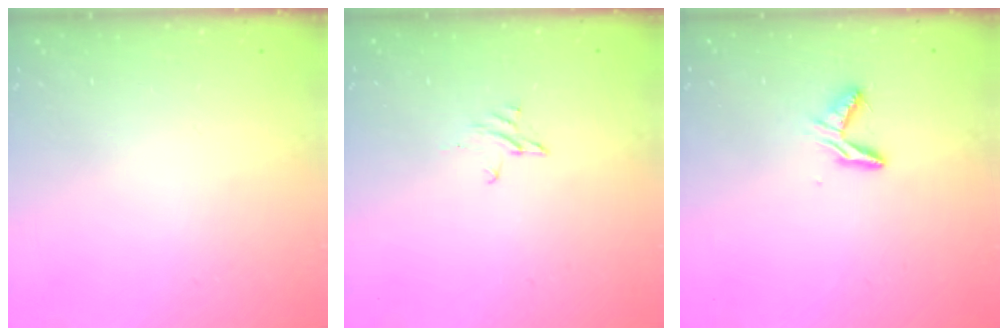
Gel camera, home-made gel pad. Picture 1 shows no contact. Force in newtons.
{"total": 2.6, "press": 2.6, "slide": 0.2}
{"total": 5.0, "press": 5.0, "slide": 0.3}